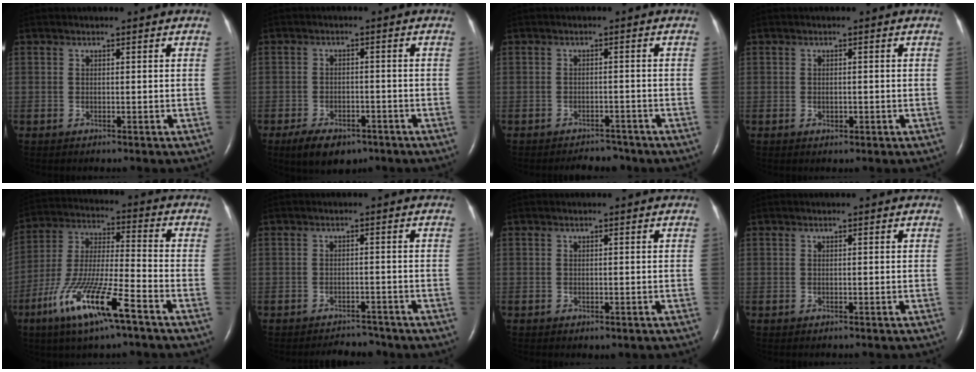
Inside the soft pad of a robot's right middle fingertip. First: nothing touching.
{"total": 7.7, "force": [-5.3, 3.9, 4.0], "torque": [-0.068, -0.002, -0.079]}
{"total": 3.4, "force": [-3.1, 1.3, 0.4], "torque": [-0.008, -0.001, -0.044]}
{"total": 1.2, "force": [-0.4, 0.8, 0.8], "torque": [-0.017, -0.001, -0.003]}
{"total": 14.9, "force": [-8.2, 1.6, 12.3], "torque": [-0.256, -0.023, -0.153]}
{"total": 4.0, "force": [-3.8, 1.2, 0.0], "torque": [-0.002, -0.002, -0.056]}
{"total": 0.8, "force": [-0.5, 0.5, 0.5], "torque": [-0.009, -0.001, -0.002]}
{"total": 0.8, "force": [-0.7, 0.2, 0.4], "torque": [-0.010, -0.001, -0.008]}